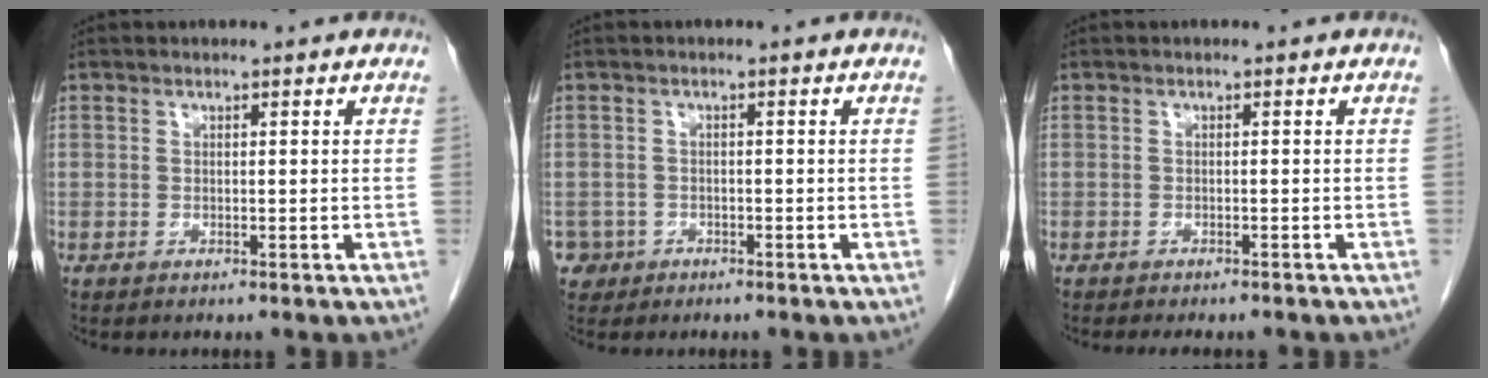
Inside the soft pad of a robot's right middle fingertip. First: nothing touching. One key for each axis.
{"total": 2.7, "fx": -1.4, "fy": 2.3, "fz": -0.2, "tx": 0.003, "ty": 0.010, "tz": -0.027}
{"total": 4.7, "fx": -4.2, "fy": 1.2, "fz": 1.9, "tx": -0.019, "ty": -0.006, "tz": -0.052}